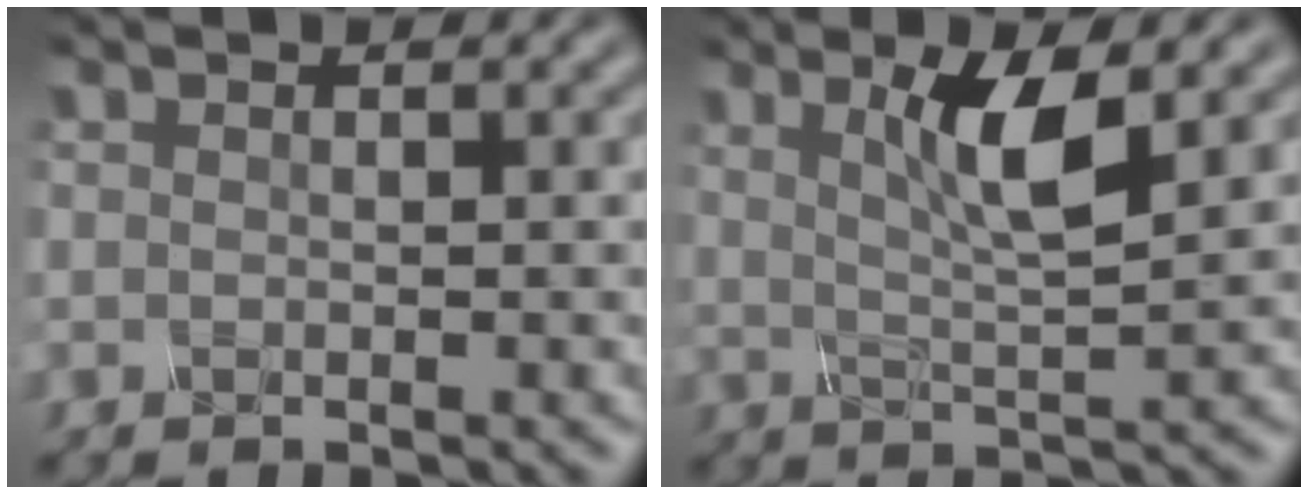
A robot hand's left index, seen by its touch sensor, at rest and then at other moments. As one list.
[{"total": 3.6, "force": [1.3, 0.0, 3.3], "torque": [-0.076, -0.003, 0.050]}]